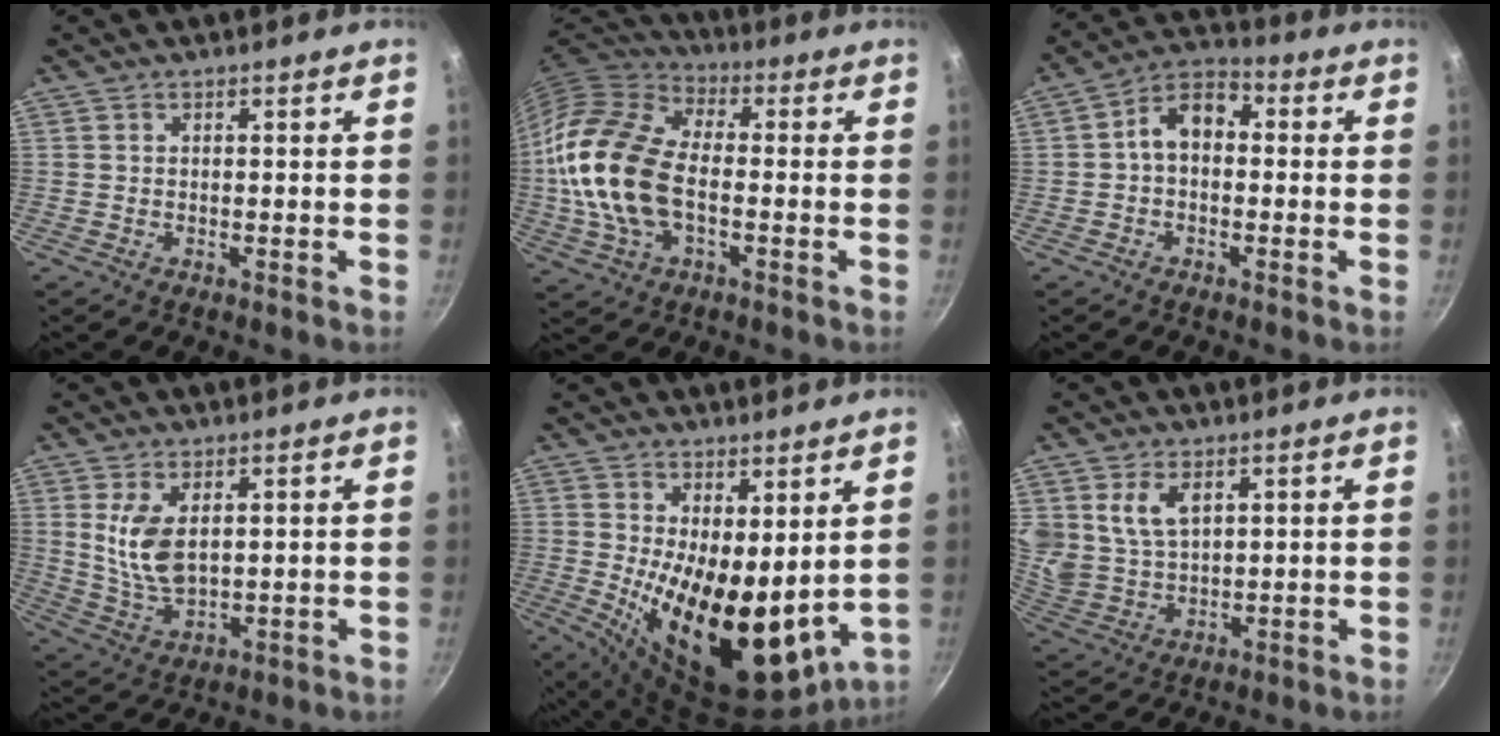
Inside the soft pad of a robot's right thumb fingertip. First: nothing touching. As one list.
[{"total": 19.4, "force": [-1.9, 11.7, 15.3], "torque": [-0.294, 0.031, -0.048]}, {"total": 8.1, "force": [0.1, 5.6, 5.8], "torque": [-0.076, 0.032, -0.017]}, {"total": 8.8, "force": [2.2, 4.8, 7.1], "torque": [-0.133, -0.024, 0.054]}, {"total": 17.6, "force": [1.9, 8.2, 15.5], "torque": [-0.204, -0.046, 0.048]}, {"total": 8.5, "force": [3.7, 5.6, 5.3], "torque": [-0.090, -0.025, 0.082]}]